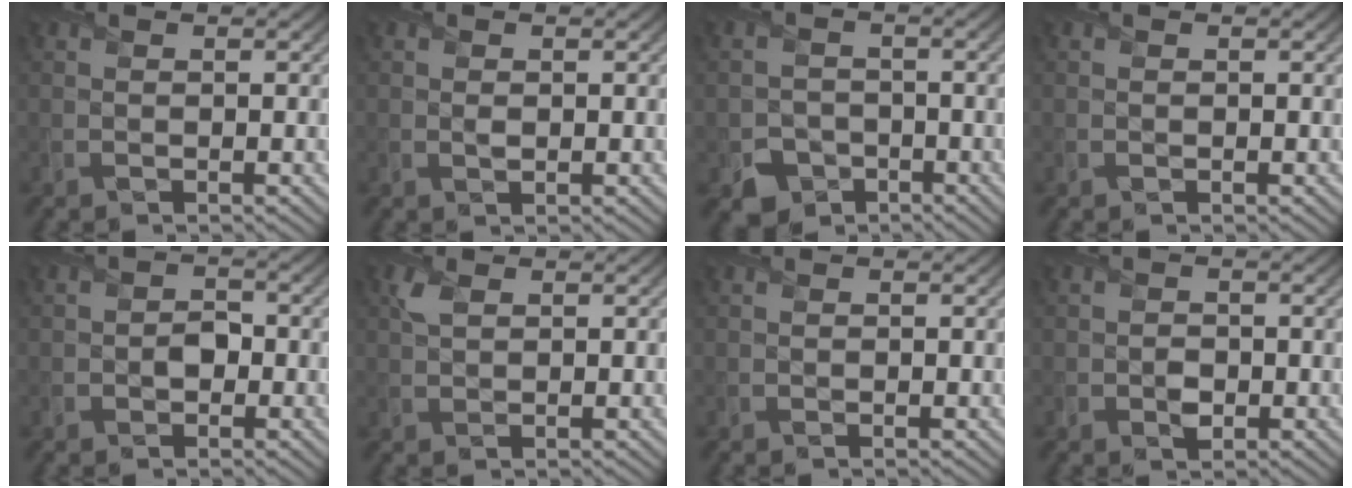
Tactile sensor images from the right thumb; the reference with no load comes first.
{"total": 0.7, "force": [0.1, 0.5, 0.5], "torque": [-0.009, -0.002, 0.002]}
{"total": 4.1, "force": [-2.6, 3.0, 1.0], "torque": [-0.016, -0.009, -0.049]}
{"total": 0.0}
{"total": 2.0, "force": [-0.6, 1.6, 1.0], "torque": [-0.015, -0.001, -0.014]}
{"total": 1.7, "force": [1.0, 0.8, 1.2], "torque": [-0.035, 0.006, 0.017]}
{"total": 0.0}
{"total": 1.5, "force": [-0.6, 1.2, 0.8], "torque": [-0.013, -0.004, -0.011]}